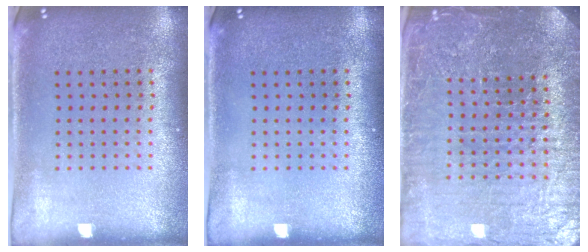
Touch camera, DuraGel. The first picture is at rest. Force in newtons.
{"total": 0.0}
{"total": 5.5, "press": 5.0, "slide": 2.4}